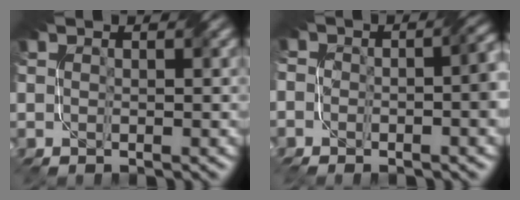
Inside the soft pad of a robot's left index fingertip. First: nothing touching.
{"total": 5.0, "force": [-1.7, 2.3, 4.1], "torque": [-0.053, -0.008, -0.030]}